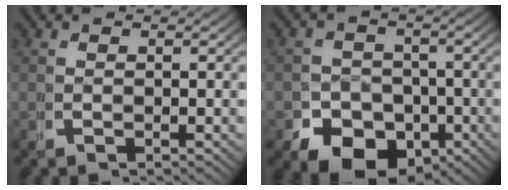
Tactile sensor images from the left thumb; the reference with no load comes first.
{"total": 8.8, "force": [-4.3, 6.7, 3.8], "torque": [-0.049, -0.030, -0.066]}